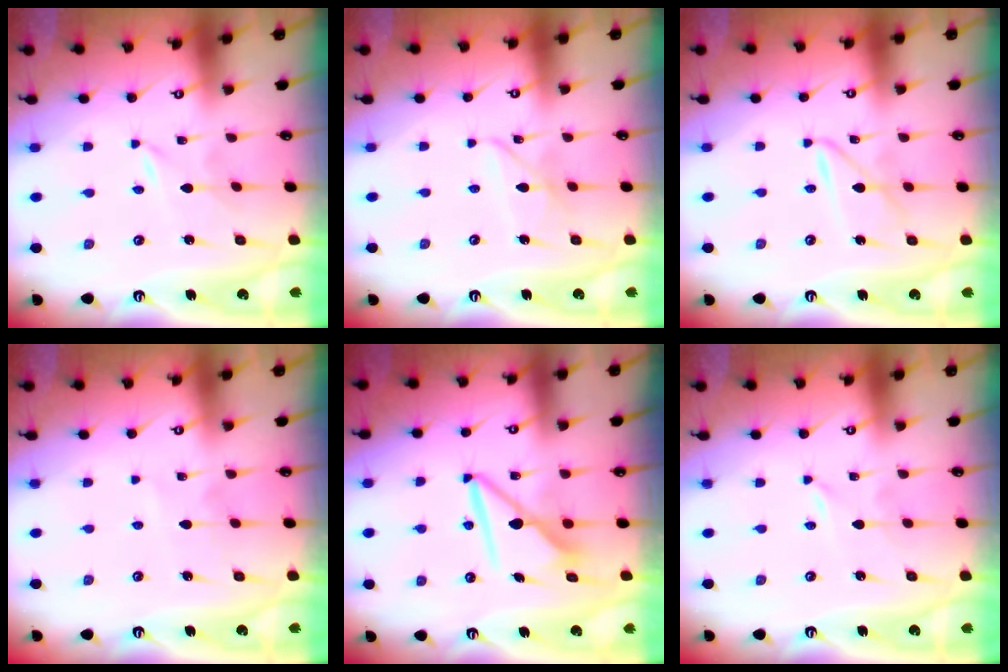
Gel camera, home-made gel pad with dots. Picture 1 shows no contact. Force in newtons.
{"total": 6.1, "press": 6.1, "slide": 0.5}
{"total": 5.8, "press": 5.8, "slide": 0.5}
{"total": 4.1, "press": 4.1, "slide": 0.4}
{"total": 8.2, "press": 8.2, "slide": 0.7}
{"total": 0.0}